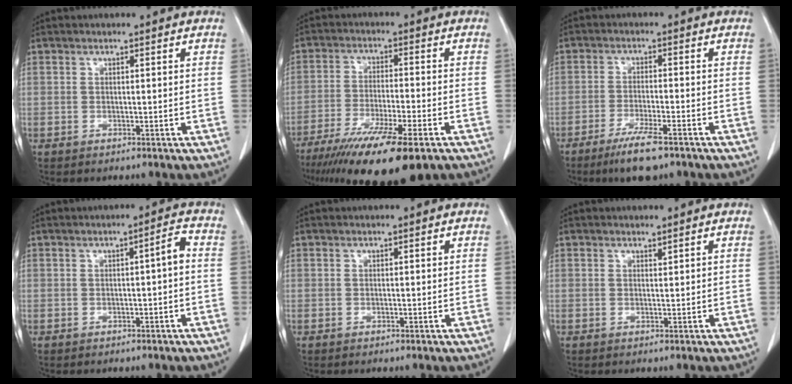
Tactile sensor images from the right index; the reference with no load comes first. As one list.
[{"total": 15.5, "force": [-10.5, 1.6, 11.4], "torque": [-0.182, -0.042, -0.170]}, {"total": 6.7, "force": [-4.7, 0.7, 4.7], "torque": [-0.084, -0.014, -0.076]}, {"total": 2.3, "force": [0.0, 0.1, 2.3], "torque": [-0.034, 0.006, 0.000]}, {"total": 0.0}, {"total": 0.6, "force": [0.5, -0.1, 0.1], "torque": [-0.009, -0.006, 0.011]}]